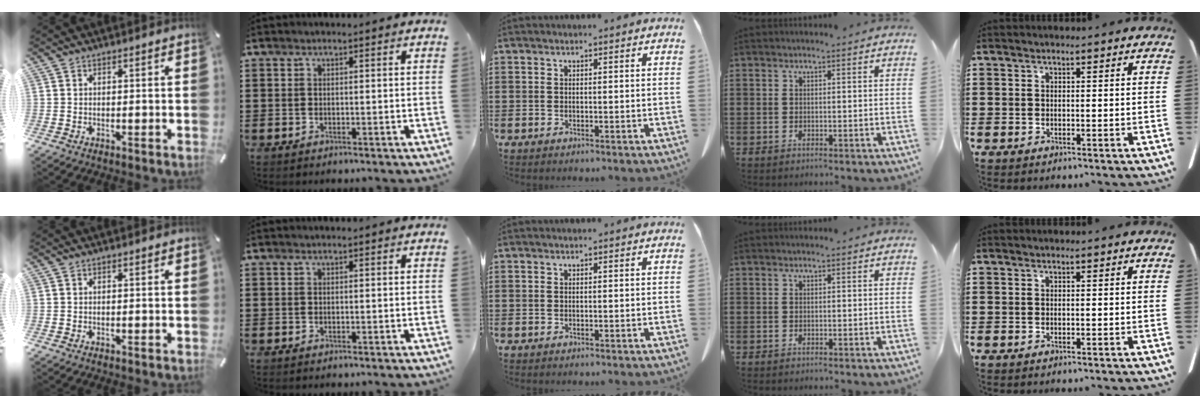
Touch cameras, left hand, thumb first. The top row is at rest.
{}